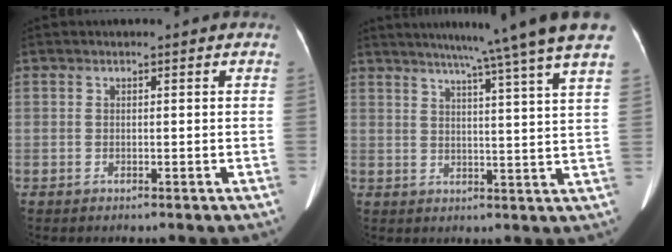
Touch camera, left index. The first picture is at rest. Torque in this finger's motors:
{"motor_torque": [0.73, -1.41, 0.80, 0.21]}